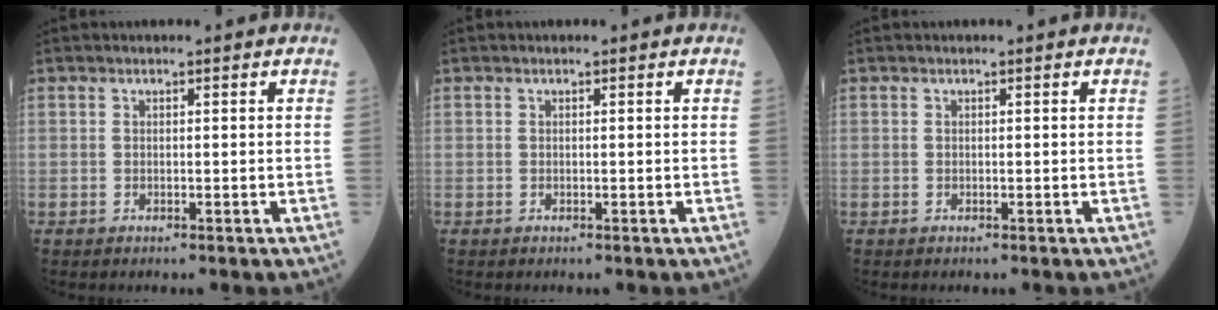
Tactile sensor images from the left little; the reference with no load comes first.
{"total": 0.0}
{"total": 0.0}